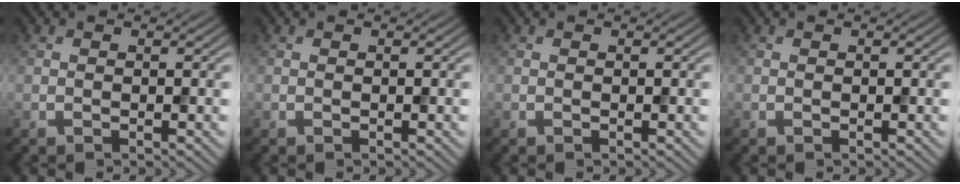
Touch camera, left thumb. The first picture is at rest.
{"total": 0.0}
{"total": 0.0}
{"total": 0.0}